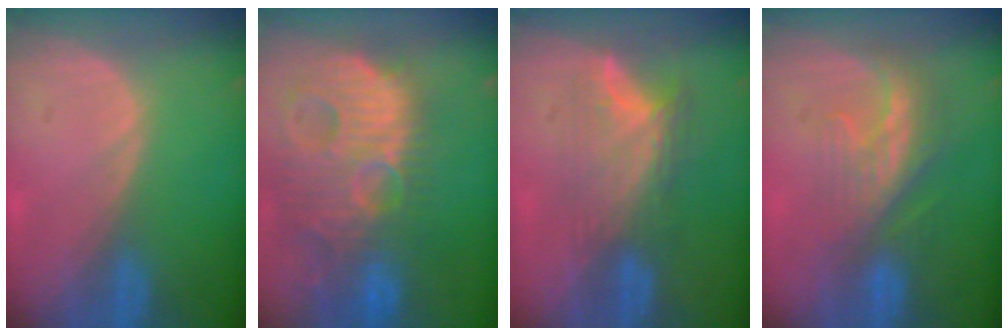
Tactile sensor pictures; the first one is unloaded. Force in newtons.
{"total": 14.8, "press": 12.8, "slide": 7.4}
{"total": 8.1, "press": 6.8, "slide": 4.5}
{"total": 8.4, "press": 7.2, "slide": 4.2}